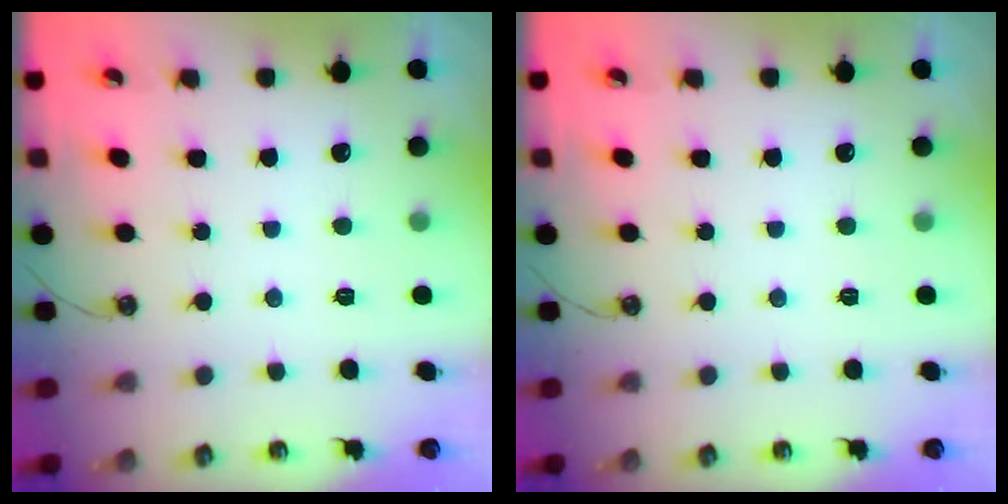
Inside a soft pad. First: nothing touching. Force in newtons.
{"total": 0.0}